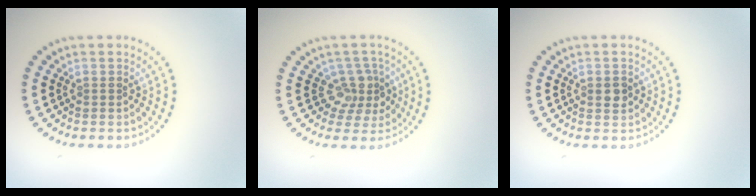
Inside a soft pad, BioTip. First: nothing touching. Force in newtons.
{"total": 2.9, "press": 2.2, "slide": 1.8}
{"total": 1.4, "press": 1.4, "slide": 0.1}